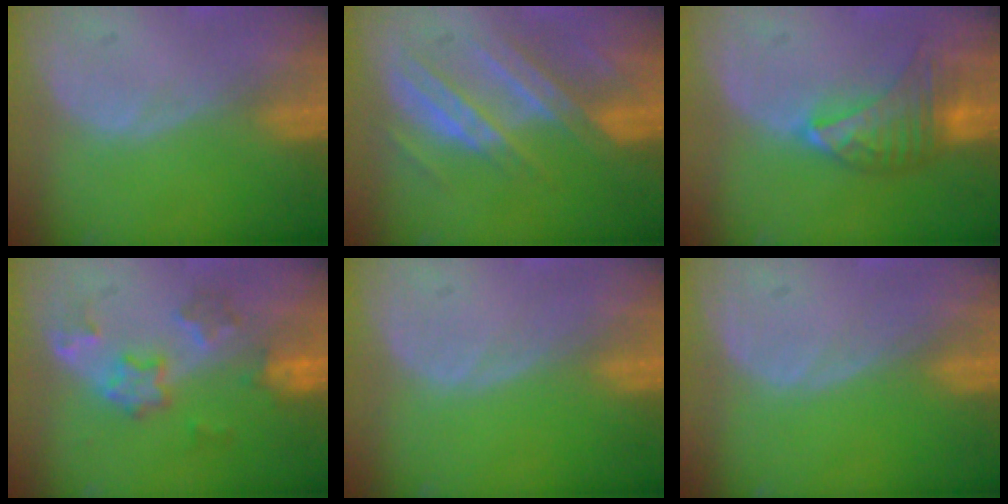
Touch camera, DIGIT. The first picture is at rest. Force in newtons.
{"total": 7.2, "press": 7.1, "slide": 0.9}
{"total": 6.8, "press": 6.4, "slide": 2.3}
{"total": 5.7, "press": 5.6, "slide": 1.1}
{"total": 0.0}
{"total": 0.0}